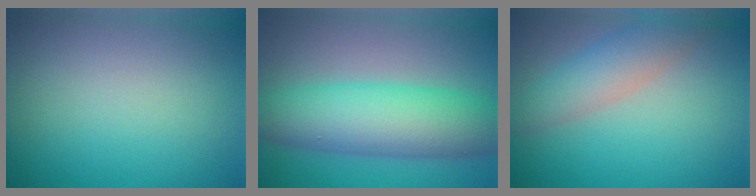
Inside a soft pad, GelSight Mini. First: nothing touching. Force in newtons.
{"total": 8.5, "press": 8.5, "slide": 0.2}
{"total": 3.1, "press": 3.1, "slide": 0.3}